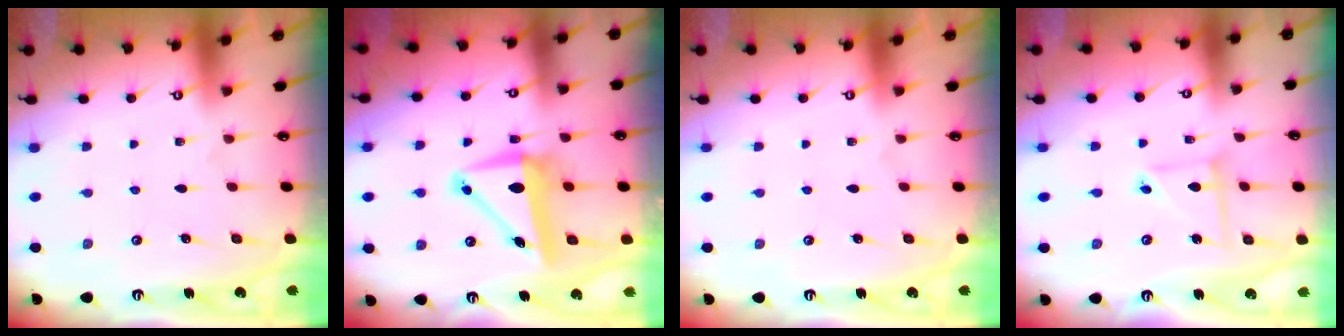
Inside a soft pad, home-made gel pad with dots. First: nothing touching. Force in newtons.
{"total": 10.1, "press": 9.8, "slide": 2.2}
{"total": 0.0}
{"total": 5.4, "press": 5.4, "slide": 0.5}